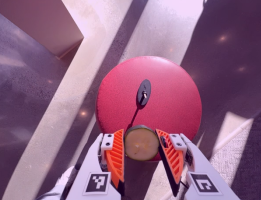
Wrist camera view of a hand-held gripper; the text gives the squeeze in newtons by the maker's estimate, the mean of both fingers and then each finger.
{"total": 9.5, "left": 9.6, "right": 9.4}